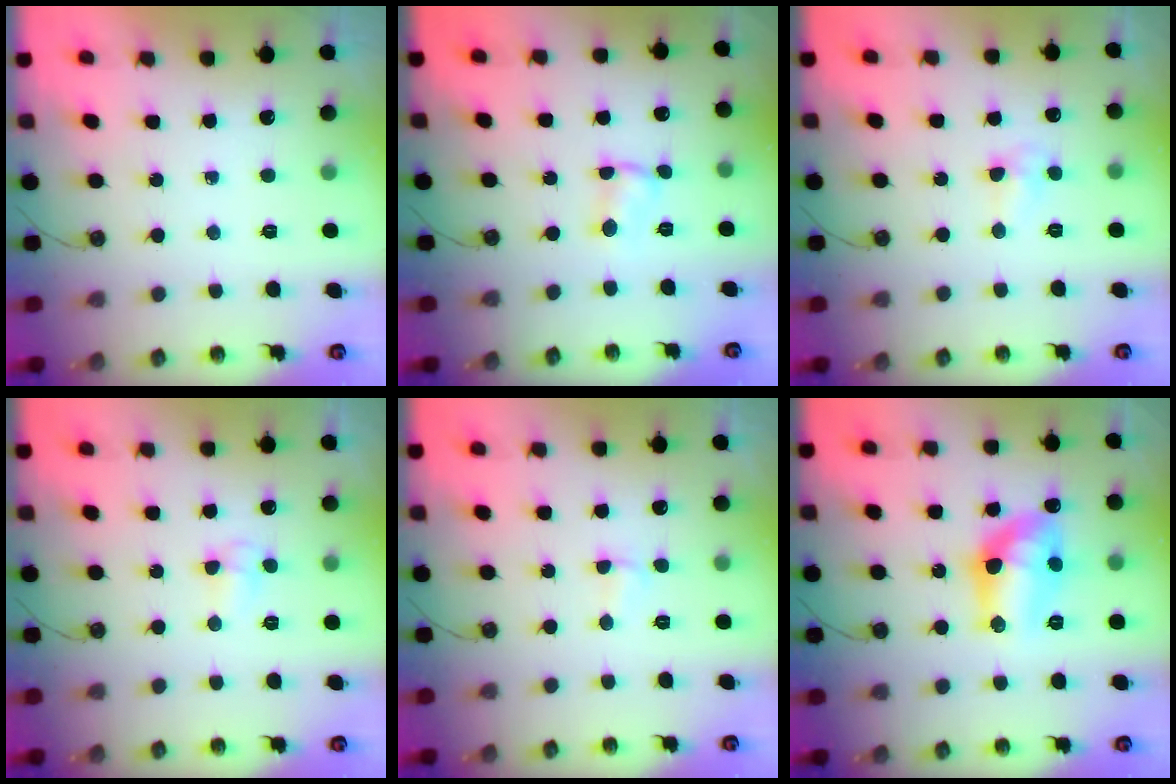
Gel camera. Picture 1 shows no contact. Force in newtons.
{"total": 1.9, "press": 1.9, "slide": 0.3}
{"total": 5.5, "press": 5.5, "slide": 0.7}
{"total": 4.9, "press": 4.8, "slide": 0.5}
{"total": 2.9, "press": 2.9, "slide": 0.6}
{"total": 13.5, "press": 13.4, "slide": 0.8}